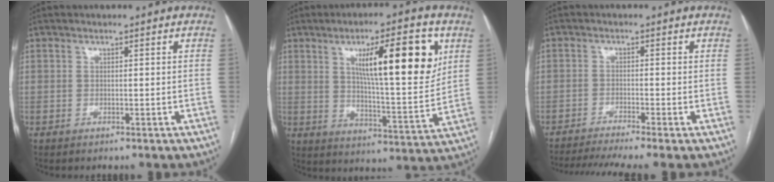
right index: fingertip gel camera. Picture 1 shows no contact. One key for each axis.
{"total": 17.0, "fx": 6.3, "fy": 2.6, "fz": 15.6, "tx": -0.232, "ty": -0.001, "tz": 0.099}
{"total": 8.1, "fx": -6.7, "fy": -1.1, "fz": 4.4, "tx": -0.061, "ty": -0.014, "tz": -0.107}